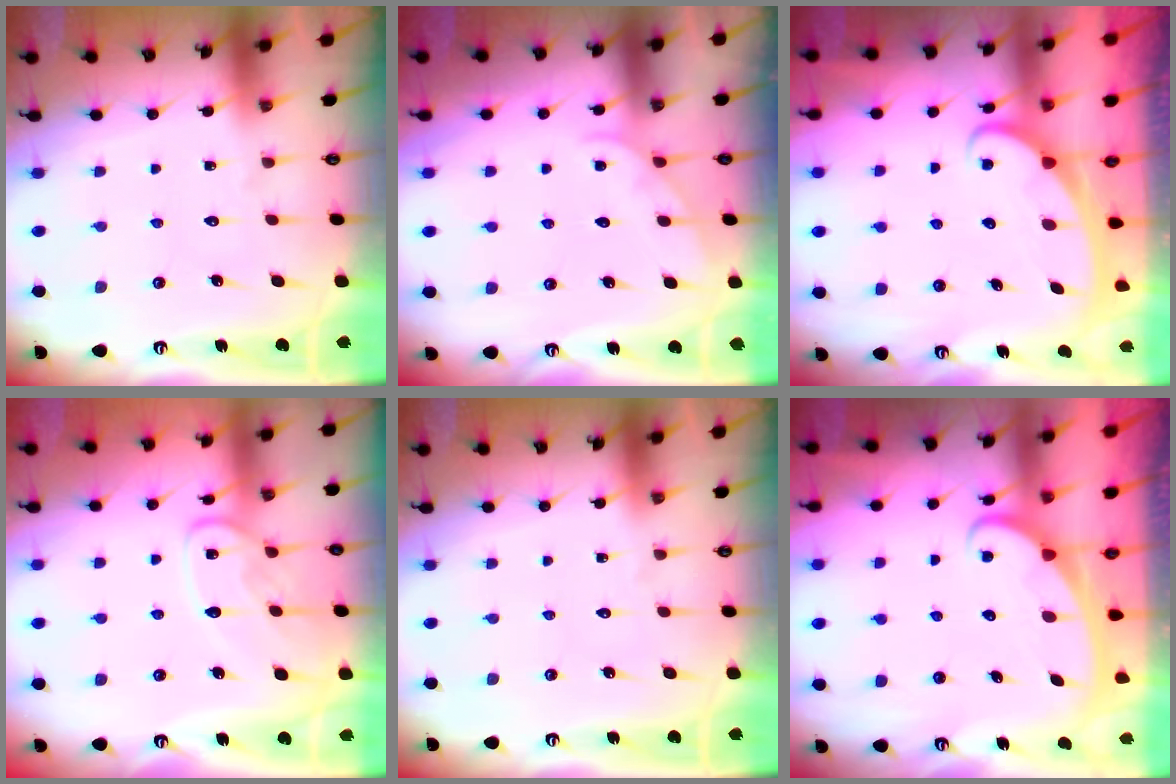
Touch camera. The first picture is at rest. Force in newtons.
{"total": 3.4, "press": 3.3, "slide": 0.4}
{"total": 2.5, "press": 2.5, "slide": 0.4}
{"total": 11.8, "press": 11.7, "slide": 1.0}
{"total": 0.0}
{"total": 2.5, "press": 2.4, "slide": 0.4}